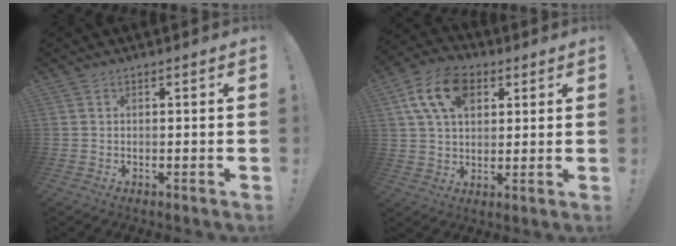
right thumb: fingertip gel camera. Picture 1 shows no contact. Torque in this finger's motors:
{"motor_torque": [0.25, 0.40, 0.12, 0.07, 0.09]}